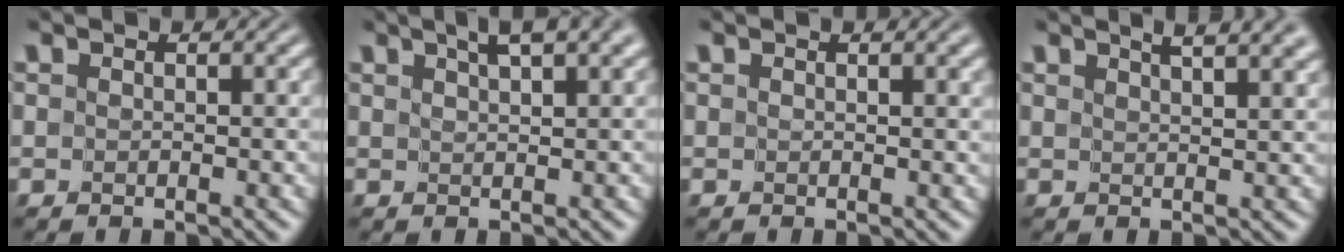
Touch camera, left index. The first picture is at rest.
{"total": 4.6, "force": [3.1, 0.9, 3.3], "torque": [-0.033, 0.012, 0.036]}
{"total": 2.2, "force": [1.1, 0.6, 1.8], "torque": [-0.019, 0.001, 0.013]}
{"total": 6.8, "force": [4.6, 2.4, 4.4], "torque": [-0.015, 0.036, 0.033]}